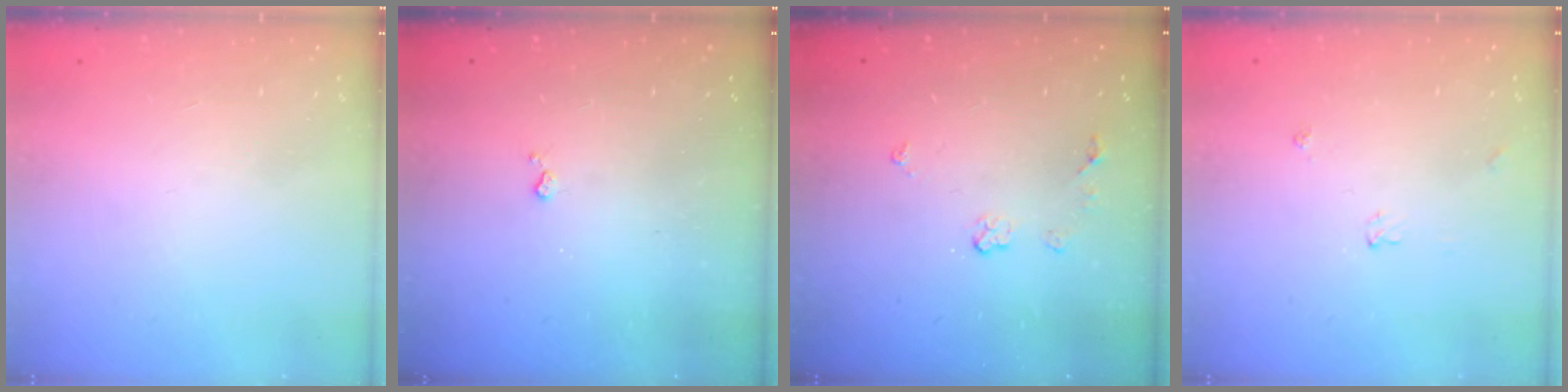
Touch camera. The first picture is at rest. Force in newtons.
{"total": 2.9, "press": 2.8, "slide": 0.5}
{"total": 3.7, "press": 3.6, "slide": 0.7}
{"total": 3.6, "press": 3.5, "slide": 0.5}